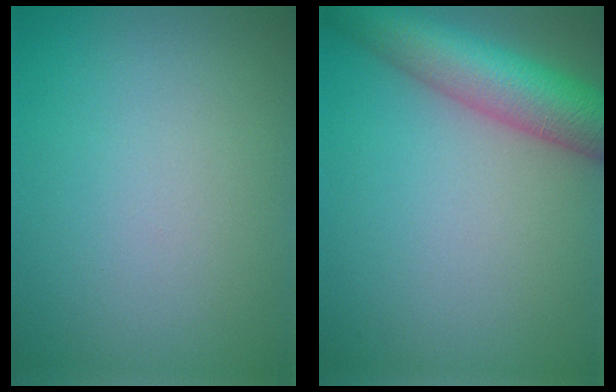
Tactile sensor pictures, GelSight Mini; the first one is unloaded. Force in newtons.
{"total": 7.9, "press": 7.9, "slide": 0.4}